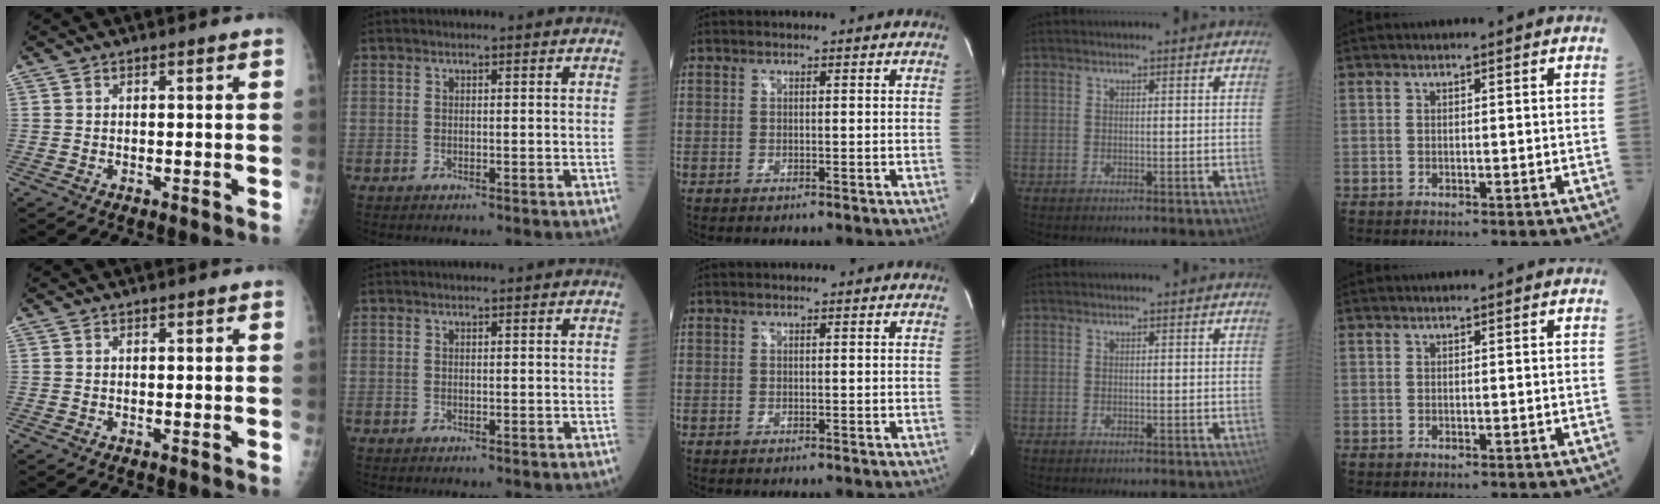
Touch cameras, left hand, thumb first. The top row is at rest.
{}